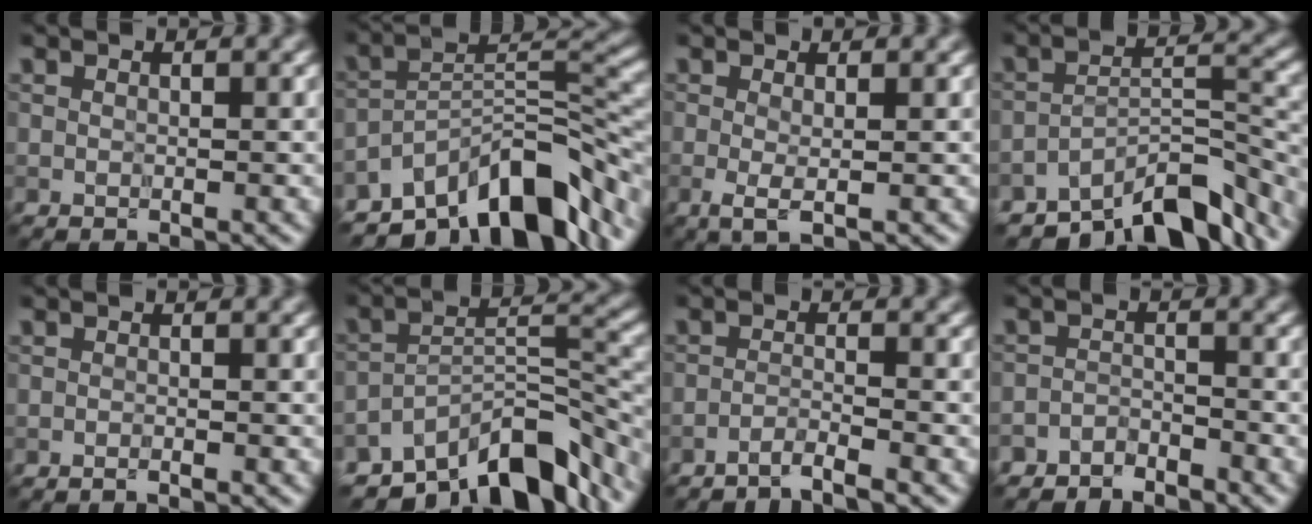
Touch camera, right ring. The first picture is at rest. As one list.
[{"total": 11.2, "force": [-7.5, 4.5, 7.1], "torque": [-0.103, 0.011, -0.141]}, {"total": 1.9, "force": [-0.3, 0.5, 1.8], "torque": [-0.039, -0.005, -0.007]}, {"total": 8.9, "force": [-7.1, 2.7, 4.7], "torque": [-0.059, -0.003, -0.120]}, {"total": 0.7, "force": [-0.6, 0.0, 0.3], "torque": [-0.004, 0.000, -0.012]}, {"total": 10.4, "force": [-7.5, 3.8, 6.2], "torque": [-0.091, 0.004, -0.133]}, {"total": 2.0, "force": [-1.8, 0.1, 0.9], "torque": [-0.010, 0.003, -0.045]}, {"total": 2.8, "force": [-2.7, 0.6, 0.2], "torque": [-0.004, 0.001, -0.057]}]